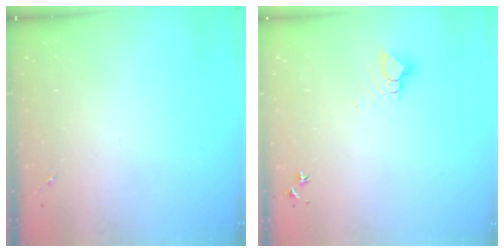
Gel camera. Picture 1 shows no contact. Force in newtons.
{"total": 4.7, "press": 4.7, "slide": 0.3}